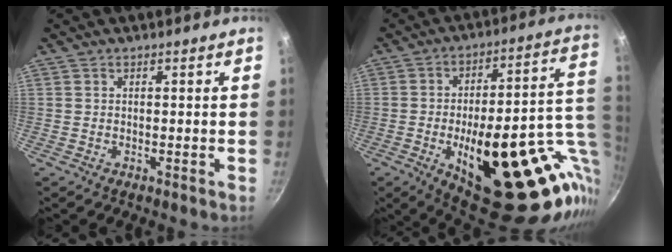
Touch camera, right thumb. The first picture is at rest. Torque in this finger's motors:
{"motor_torque": [2.59, 2.42, 2.09, -0.68, 0.55]}